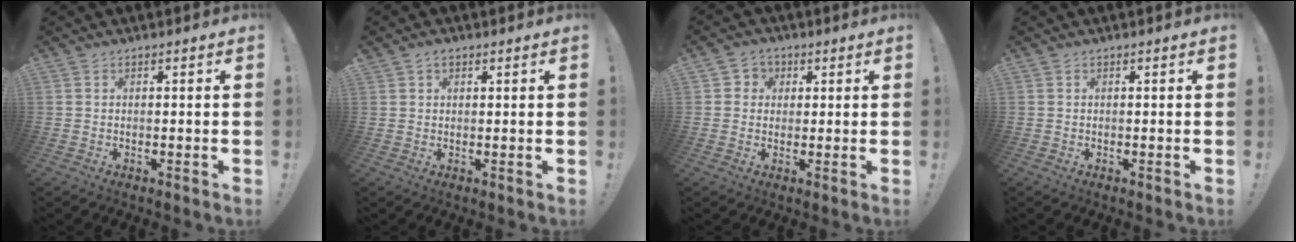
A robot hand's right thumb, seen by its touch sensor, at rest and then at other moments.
{"total": 1.6, "force": [1.1, 1.0, 0.6], "torque": [-0.007, 0.000, 0.019]}
{"total": 4.2, "force": [0.4, 4.0, 0.9], "torque": [-0.011, 0.003, 0.007]}
{"total": 0.0}